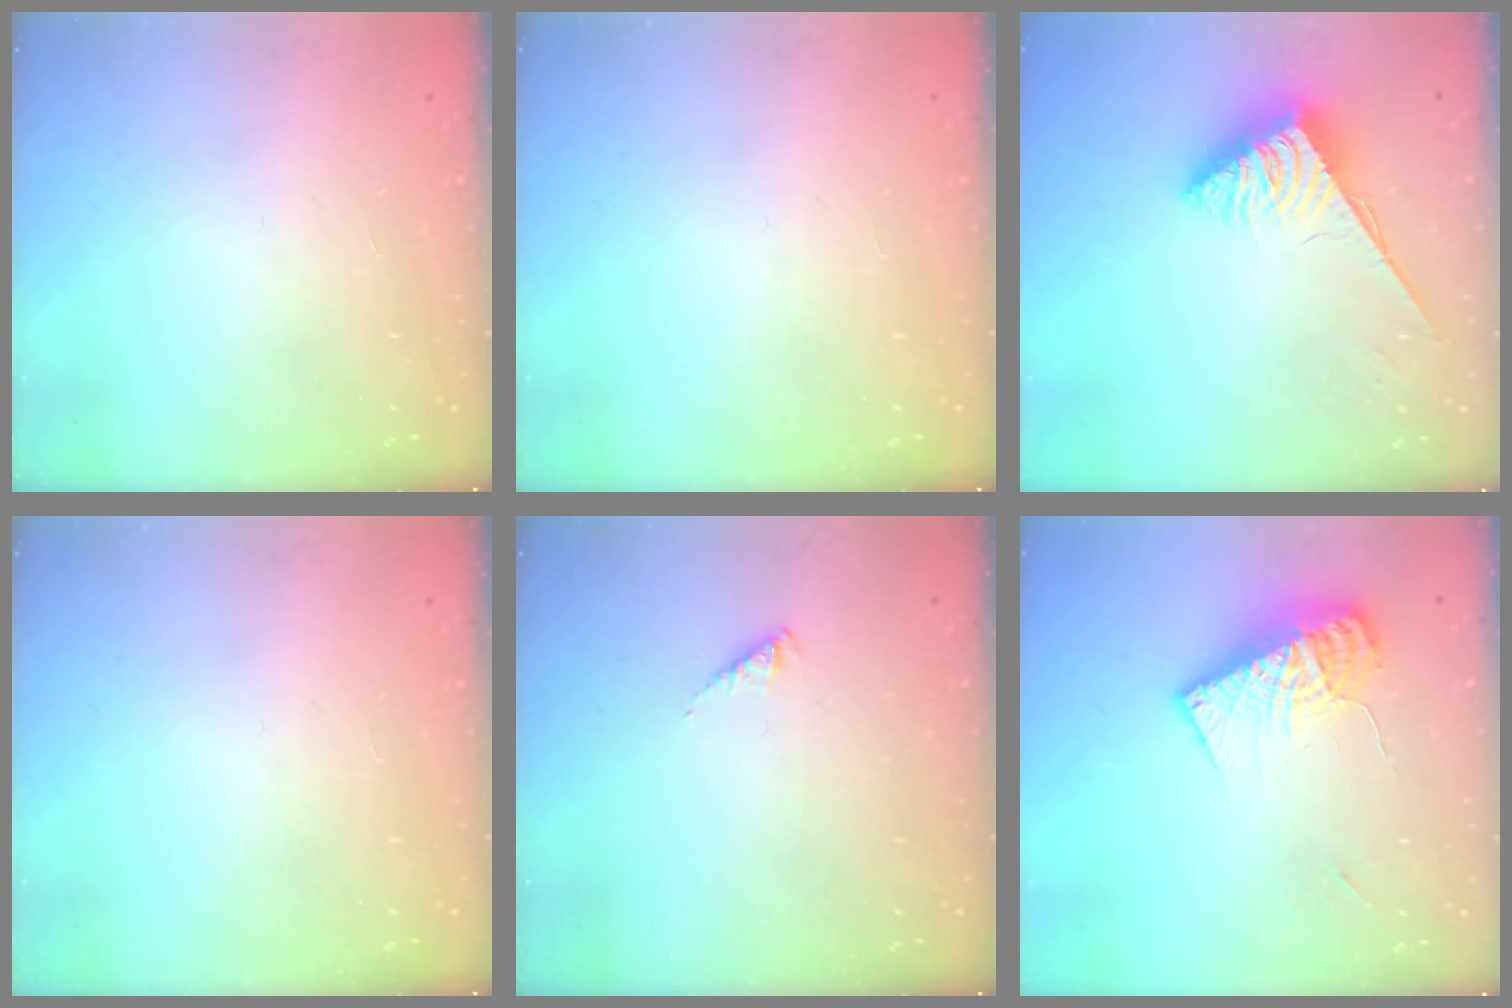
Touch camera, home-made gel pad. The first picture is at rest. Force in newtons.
{"total": 0.0}
{"total": 3.7, "press": 3.6, "slide": 0.6}
{"total": 0.0}
{"total": 2.3, "press": 2.3, "slide": 0.3}
{"total": 12.3, "press": 12.2, "slide": 1.3}